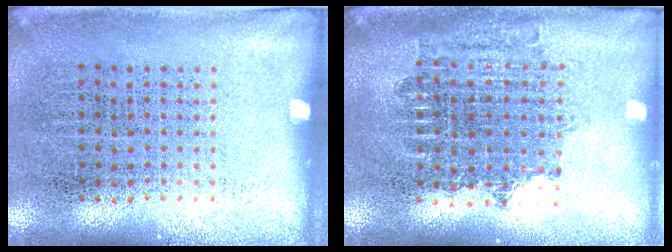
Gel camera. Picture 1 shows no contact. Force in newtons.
{"total": 1.7, "press": 1.4, "slide": 1.0}